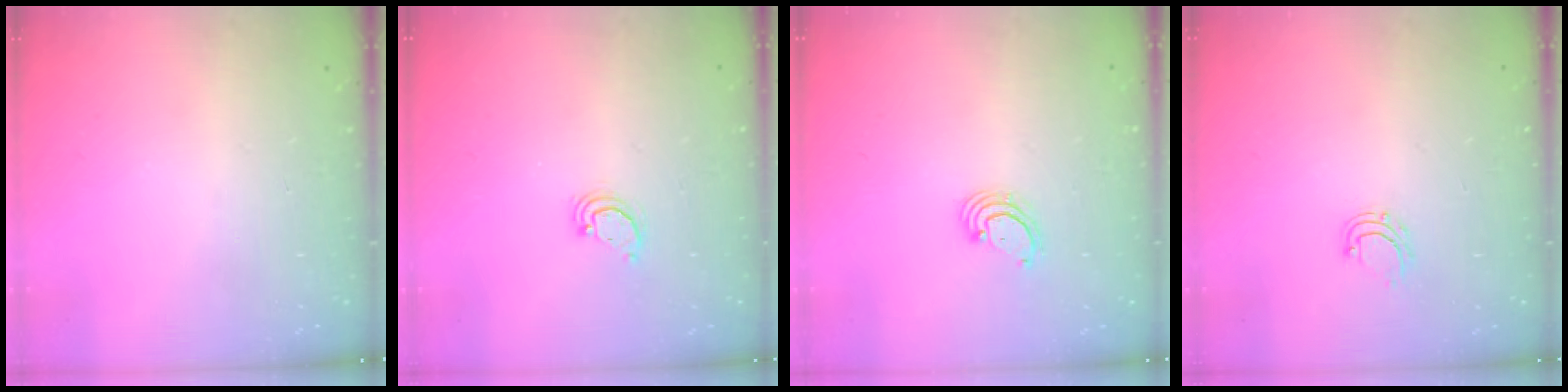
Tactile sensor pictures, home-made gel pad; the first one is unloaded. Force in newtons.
{"total": 2.5, "press": 2.5, "slide": 0.3}
{"total": 2.3, "press": 2.3, "slide": 0.1}
{"total": 4.9, "press": 4.8, "slide": 0.4}